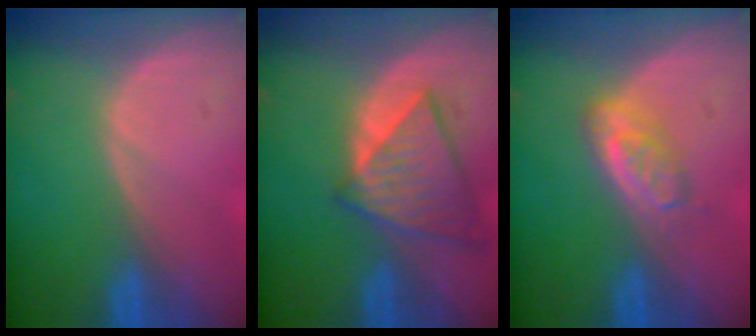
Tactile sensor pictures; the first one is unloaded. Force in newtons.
{"total": 8.0, "press": 7.2, "slide": 3.5}
{"total": 4.4, "press": 4.1, "slide": 1.6}